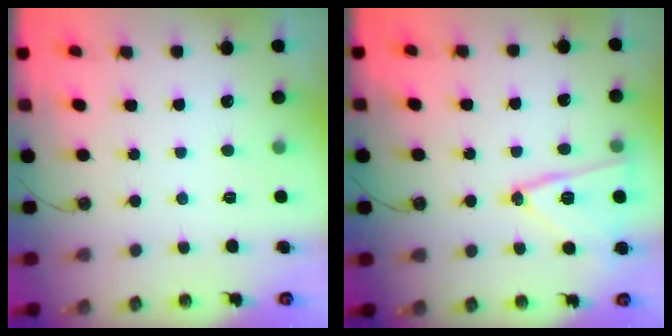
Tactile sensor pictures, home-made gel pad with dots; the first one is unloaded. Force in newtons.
{"total": 14.0, "press": 13.9, "slide": 1.4}